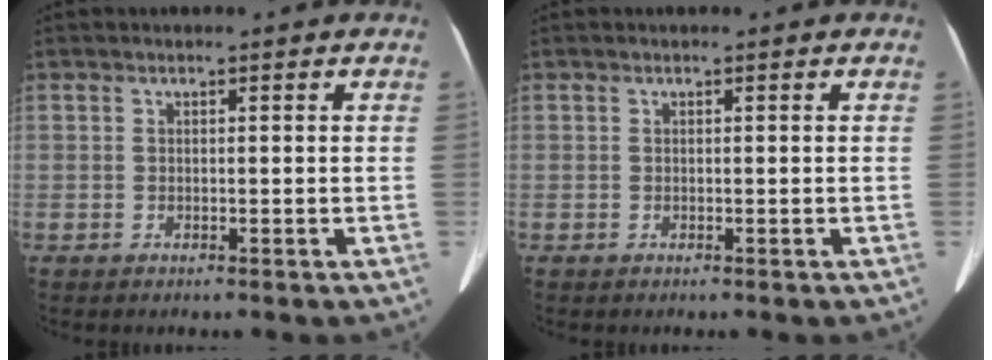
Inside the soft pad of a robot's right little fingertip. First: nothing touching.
{"total": 0.0}